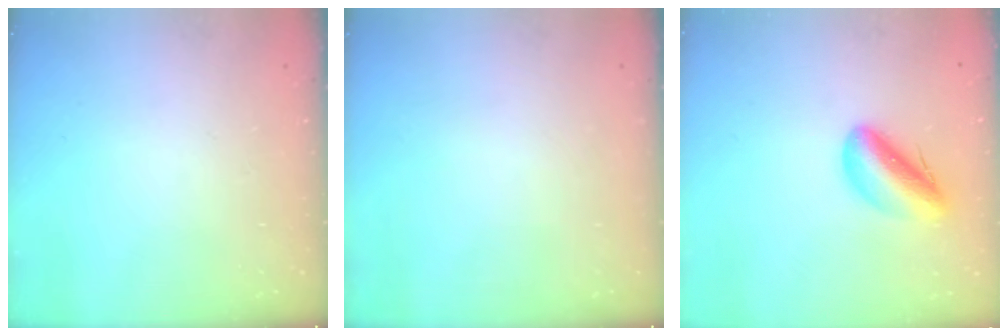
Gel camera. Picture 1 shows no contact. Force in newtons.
{"total": 0.0}
{"total": 10.1, "press": 9.6, "slide": 3.0}